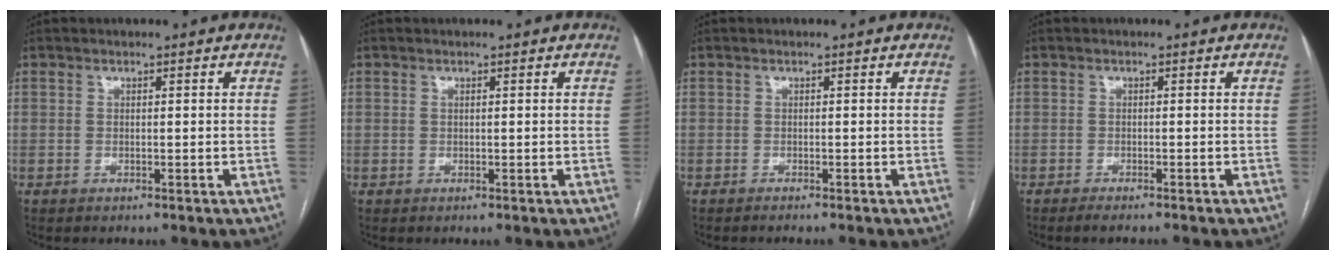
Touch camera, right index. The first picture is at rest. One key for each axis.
{"total": 0.0}
{"total": 1.8, "fx": -1.6, "fy": -0.1, "fz": 0.8, "tx": -0.006, "ty": 0.001, "tz": -0.020}
{"total": 2.9, "fx": -2.5, "fy": 0.4, "fz": 1.5, "tx": -0.019, "ty": -0.005, "tz": -0.032}